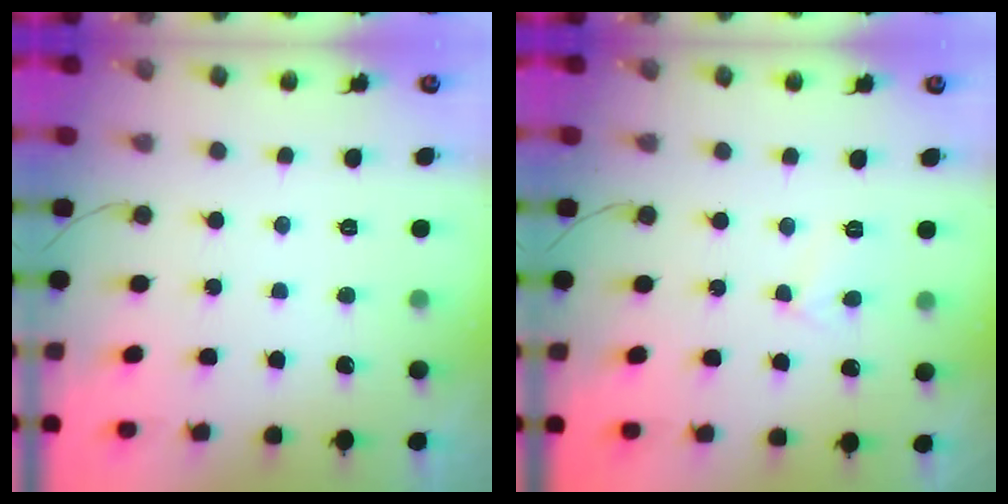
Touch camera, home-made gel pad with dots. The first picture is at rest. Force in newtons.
{"total": 4.2, "press": 4.2, "slide": 0.4}